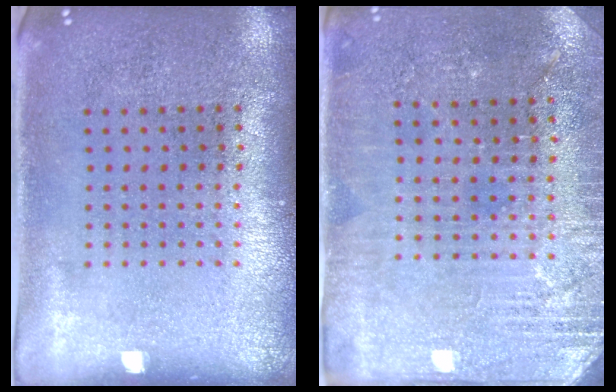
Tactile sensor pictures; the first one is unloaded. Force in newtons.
{"total": 2.8, "press": 2.8, "slide": 0.5}